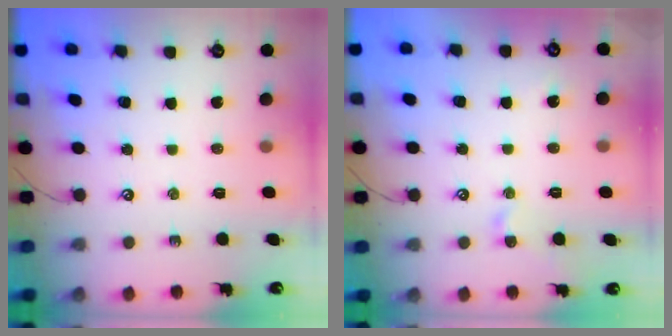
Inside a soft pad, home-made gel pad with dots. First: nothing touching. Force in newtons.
{"total": 1.8, "press": 1.8, "slide": 0.1}